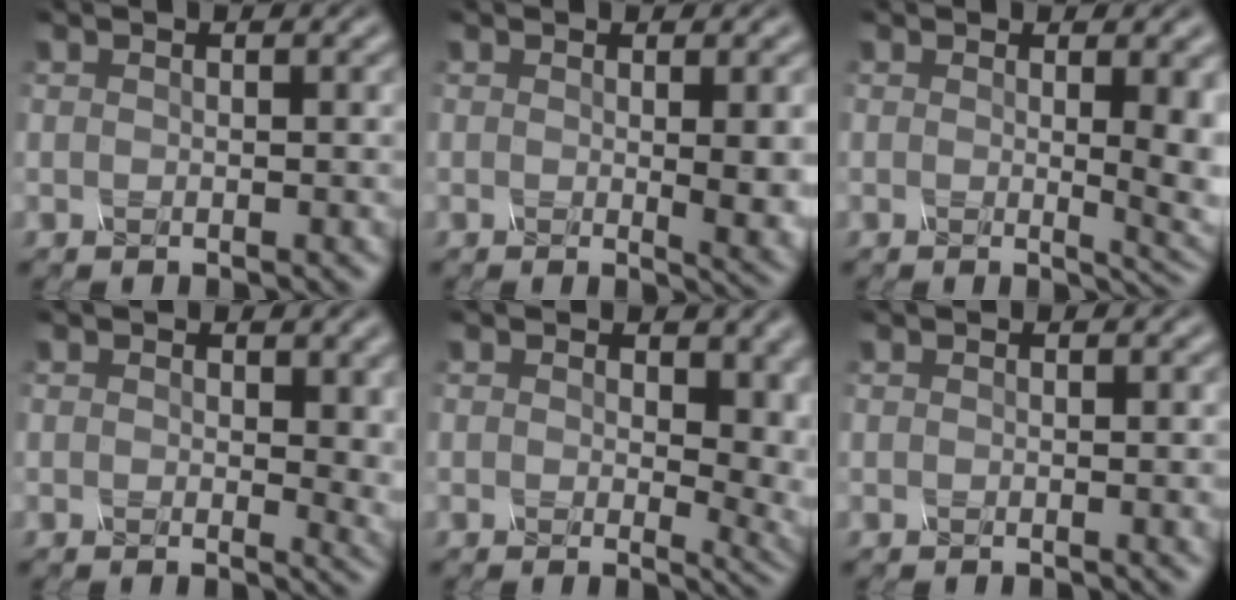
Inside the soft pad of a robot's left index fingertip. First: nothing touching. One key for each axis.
{"total": 4.1, "fx": 0.3, "fy": 1.0, "fz": 4.0, "tx": -0.047, "ty": -0.006, "tz": 0.007}
{"total": 5.3, "fx": 0.4, "fy": 1.7, "fz": 5.0, "tx": -0.046, "ty": -0.005, "tz": 0.010}
{"total": 3.5, "fx": 0.7, "fy": 1.8, "fz": 2.8, "tx": -0.027, "ty": -0.005, "tz": 0.009}
{"total": 6.8, "fx": 1.3, "fy": 4.2, "fz": 5.3, "tx": -0.055, "ty": -0.014, "tz": 0.022}
{"total": 1.2, "fx": -0.1, "fy": 0.3, "fz": 1.2, "tx": -0.012, "ty": 0.001, "tz": -0.002}